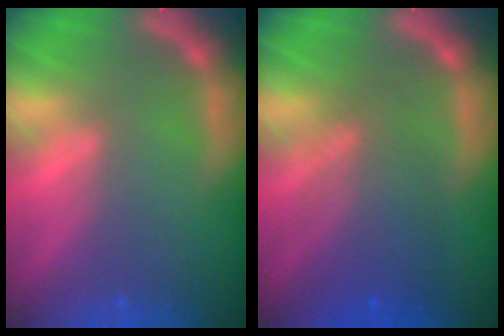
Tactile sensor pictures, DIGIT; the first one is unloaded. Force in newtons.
{"total": 6.0}